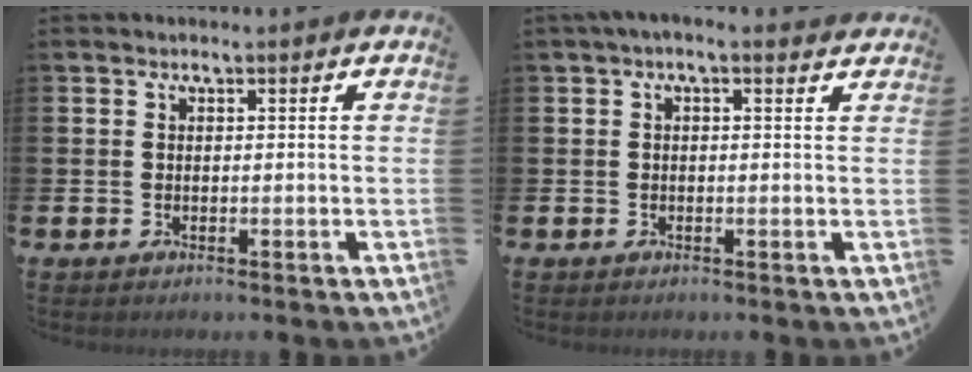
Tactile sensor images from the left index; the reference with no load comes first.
{"total": 1.0, "force": [0.5, 0.2, 0.8], "torque": [-0.015, 0.002, 0.007]}